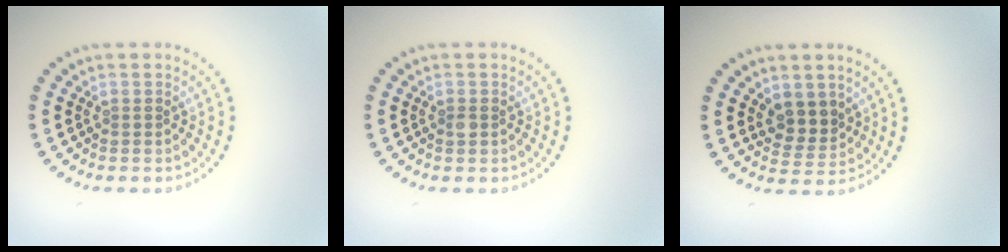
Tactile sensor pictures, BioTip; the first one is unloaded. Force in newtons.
{"total": 0.9, "press": 0.9, "slide": 0.1}
{"total": 2.8, "press": 2.5, "slide": 1.3}